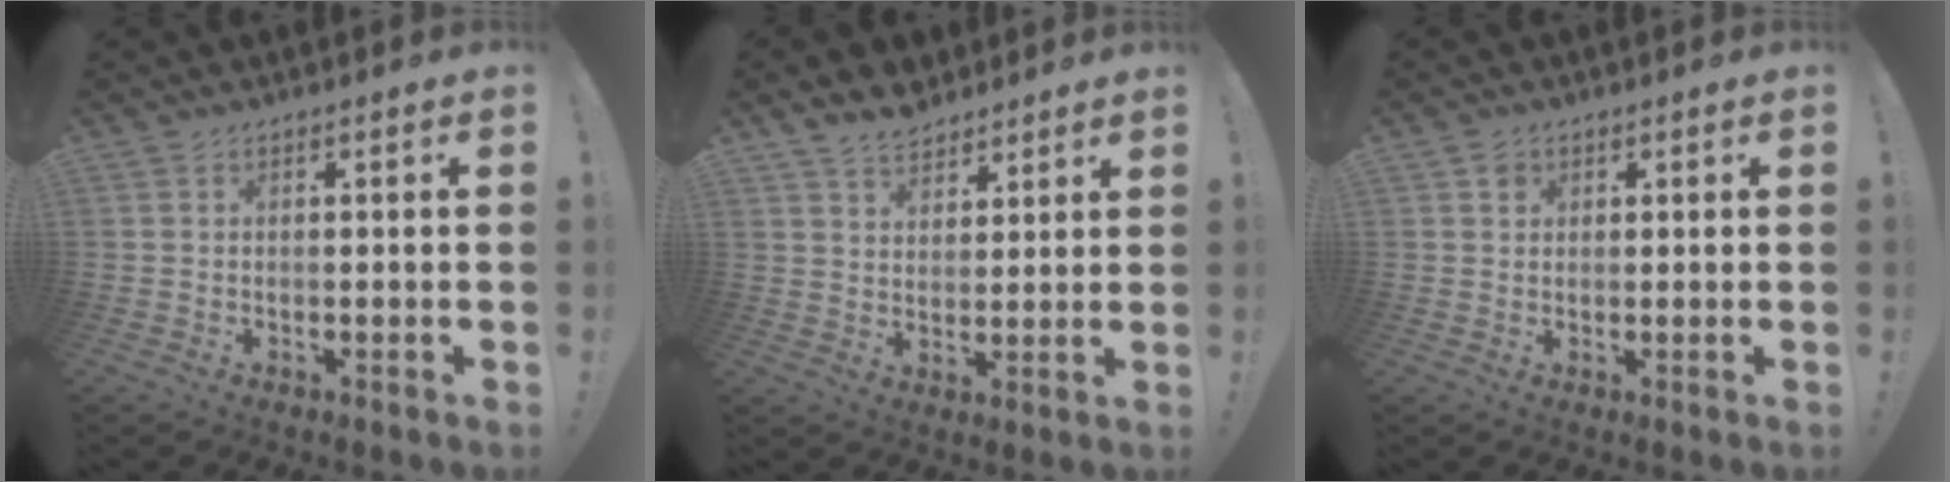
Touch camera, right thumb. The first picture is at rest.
{"total": 7.1, "force": [5.9, 3.6, 1.5], "torque": [-0.023, -0.040, 0.112]}
{"total": 2.1, "force": [1.0, 1.8, 0.4], "torque": [0.004, -0.004, 0.016]}